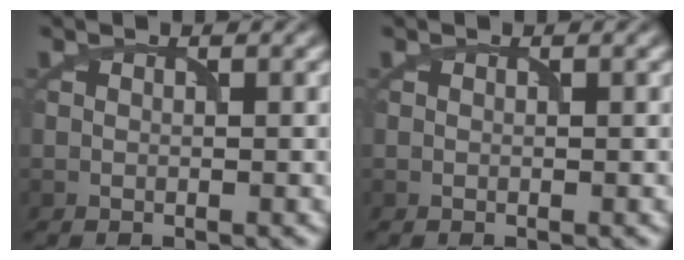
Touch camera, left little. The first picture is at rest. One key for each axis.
{"total": 0.0}